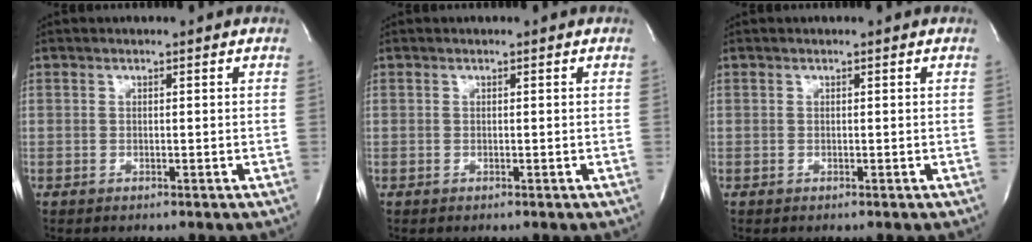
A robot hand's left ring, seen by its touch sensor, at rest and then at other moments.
{"total": 0.0}
{"total": 0.0}